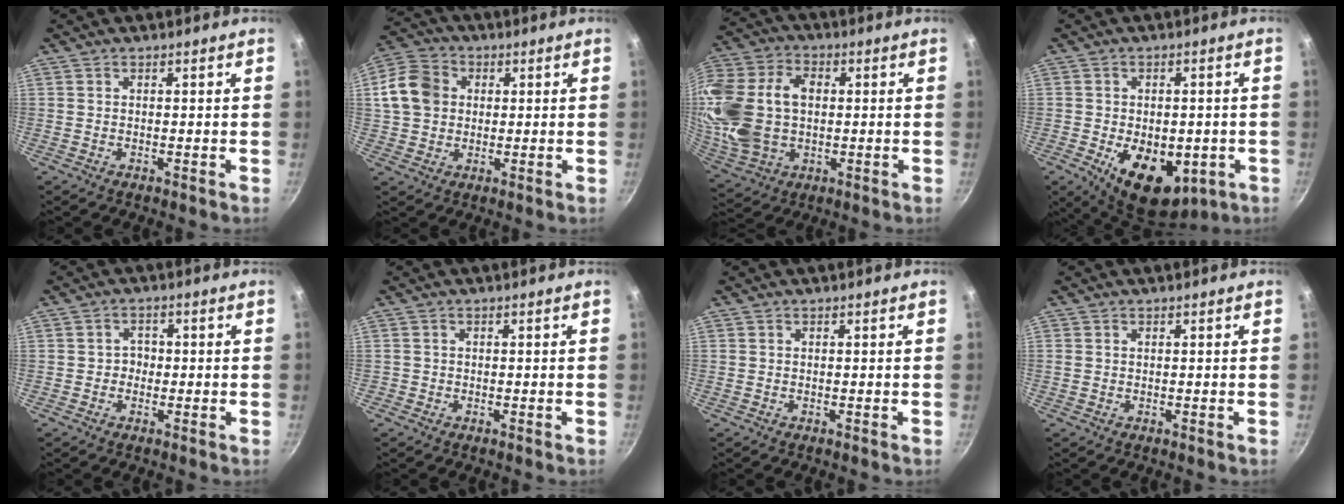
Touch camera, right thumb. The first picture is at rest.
{"total": 10.2, "force": [1.4, 8.6, 5.3], "torque": [-0.075, 0.011, 0.012]}
{"total": 21.4, "force": [1.2, 15.0, 15.2], "torque": [-0.310, 0.023, 0.029]}
{"total": 14.6, "force": [-4.5, 8.9, 10.7], "torque": [-0.124, -0.011, -0.048]}
{"total": 2.5, "force": [-0.5, 2.3, 0.9], "torque": [0.008, 0.007, -0.012]}
{"total": 0.7, "force": [-0.3, 0.6, 0.0], "torque": [0.000, 0.002, -0.008]}
{"total": 0.0}
{"total": 0.7, "force": [0.2, 0.6, 0.3], "torque": [-0.007, 0.002, 0.003]}